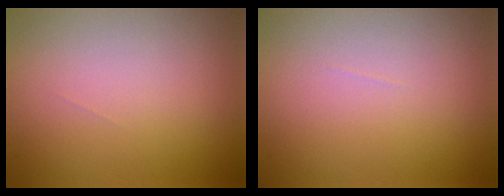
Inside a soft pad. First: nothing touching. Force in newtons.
{"total": 0.0}